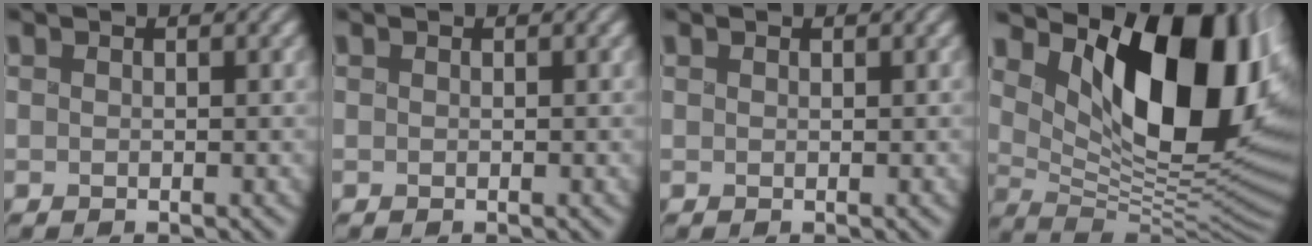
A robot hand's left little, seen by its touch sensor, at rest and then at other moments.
{"total": 0.0}
{"total": 0.0}
{"total": 14.6, "force": [5.4, 7.3, 11.4], "torque": [-0.169, -0.002, 0.089]}